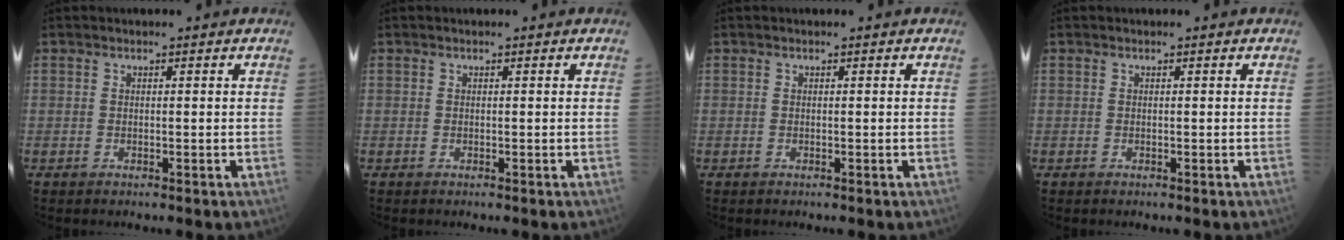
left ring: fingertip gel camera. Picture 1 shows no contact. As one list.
[{"total": 0.0}, {"total": 0.0}, {"total": 0.0}]